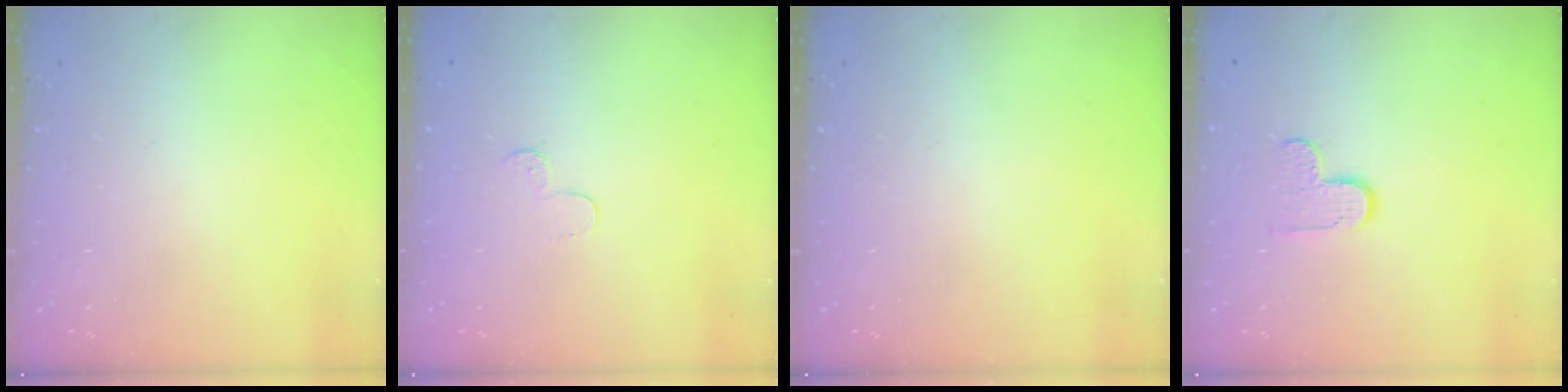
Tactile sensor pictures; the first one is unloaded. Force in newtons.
{"total": 3.2, "press": 3.2, "slide": 0.3}
{"total": 0.0}
{"total": 6.5, "press": 6.5, "slide": 0.5}